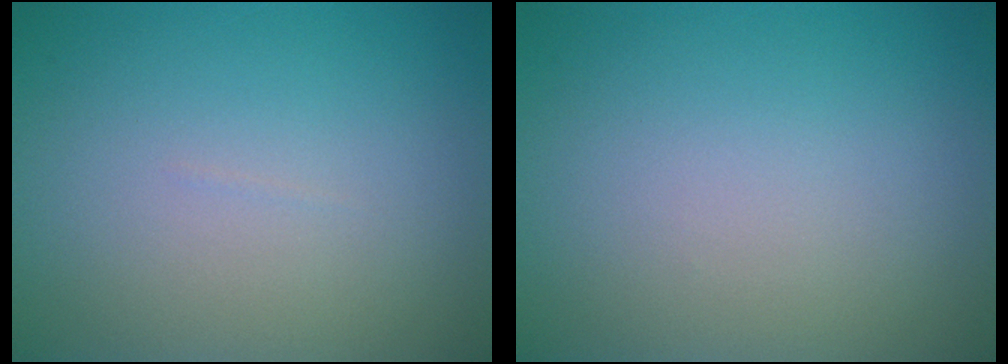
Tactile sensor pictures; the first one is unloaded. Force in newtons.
{"total": 0.0}